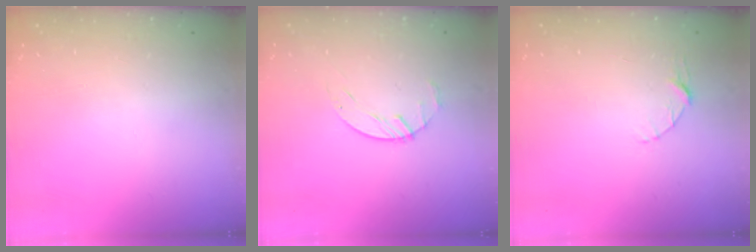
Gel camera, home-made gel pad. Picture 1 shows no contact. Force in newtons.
{"total": 1.6, "press": 1.6, "slide": 0.3}
{"total": 3.8, "press": 3.8, "slide": 0.4}